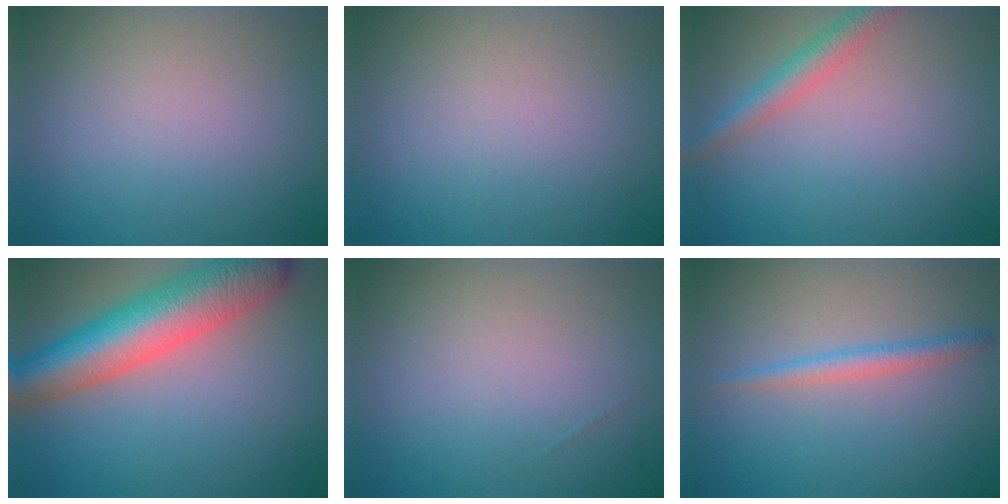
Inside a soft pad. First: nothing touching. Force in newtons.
{"total": 0.0}
{"total": 2.8, "press": 2.8, "slide": 0.1}
{"total": 9.3, "press": 9.3, "slide": 0.5}
{"total": 0.0}
{"total": 1.8, "press": 1.8, "slide": 0.0}